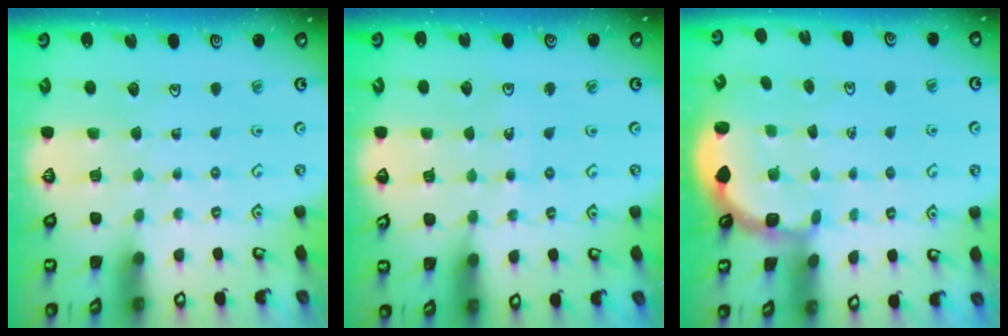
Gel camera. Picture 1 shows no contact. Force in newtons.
{"total": 4.3, "press": 4.3, "slide": 0.5}
{"total": 2.5, "press": 1.9, "slide": 1.6}